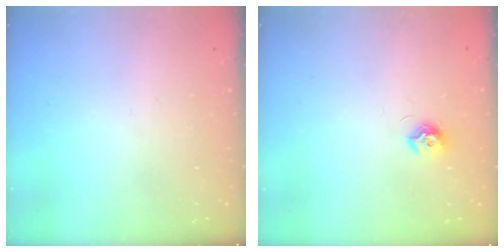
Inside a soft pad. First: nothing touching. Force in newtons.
{"total": 7.8, "press": 7.8, "slide": 0.3}